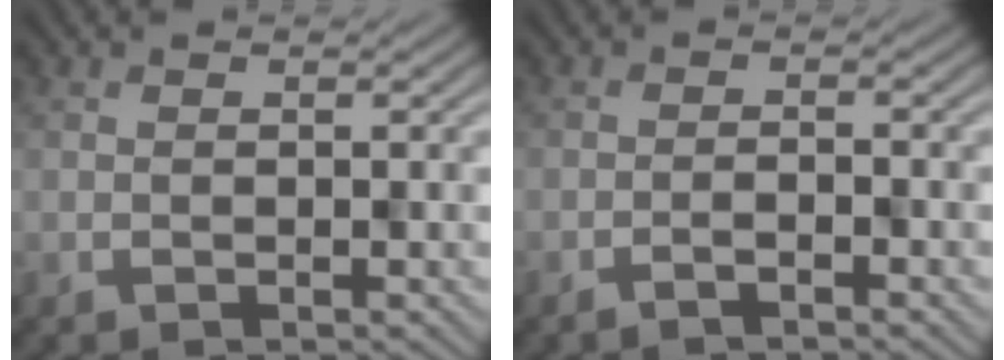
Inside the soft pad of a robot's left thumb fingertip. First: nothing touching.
{"total": 1.3, "force": [-1.1, 0.1, 0.7], "torque": [-0.012, 0.002, -0.024]}